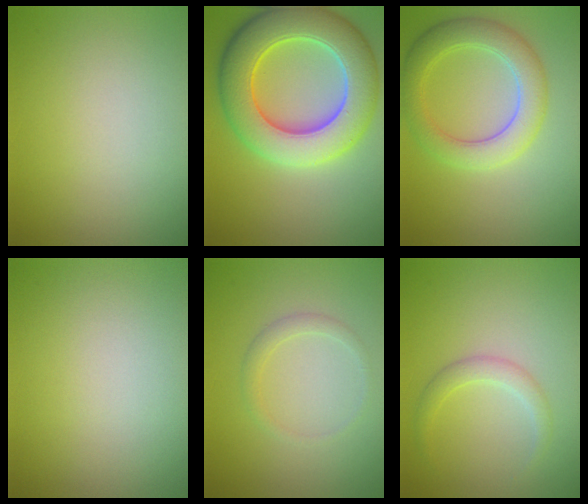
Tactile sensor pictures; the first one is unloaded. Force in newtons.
{"total": 10.1, "press": 10.1, "slide": 0.8}
{"total": 4.6, "press": 4.6, "slide": 0.3}
{"total": 0.0}
{"total": 1.3, "press": 1.3, "slide": 0.0}
{"total": 1.7, "press": 1.7, "slide": 0.1}